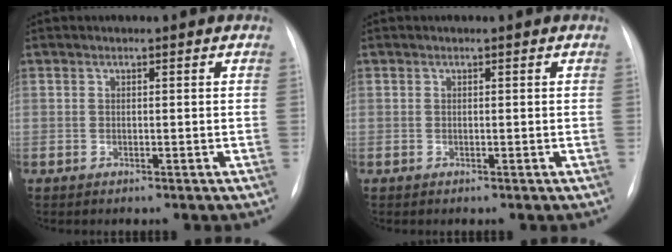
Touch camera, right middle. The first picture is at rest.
{"total": 0.0}